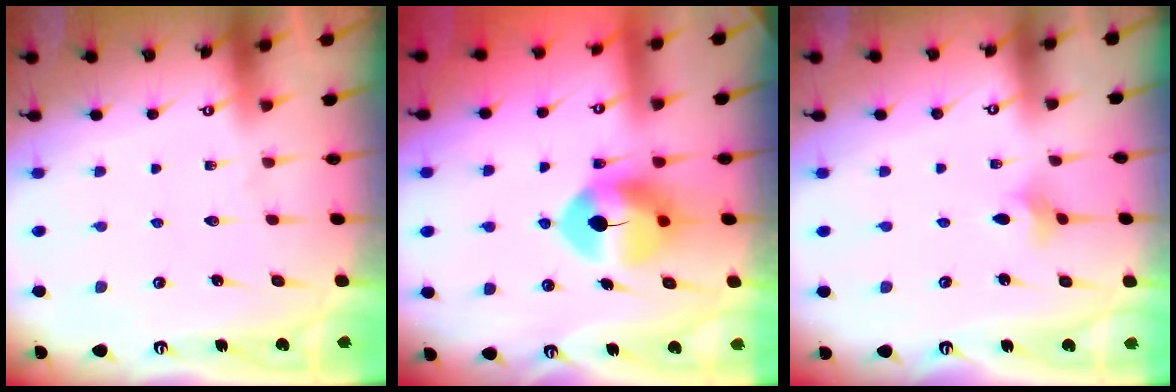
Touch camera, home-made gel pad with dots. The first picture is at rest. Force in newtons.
{"total": 8.8, "press": 8.7, "slide": 1.6}
{"total": 1.9, "press": 1.9, "slide": 0.4}